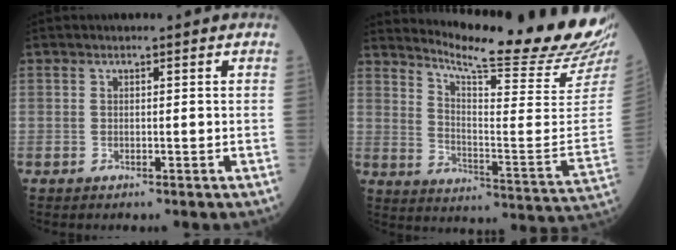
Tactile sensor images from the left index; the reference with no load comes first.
{"total": 22.7, "force": [21.0, -1.1, 8.5], "torque": [-0.152, -0.121, 0.276]}